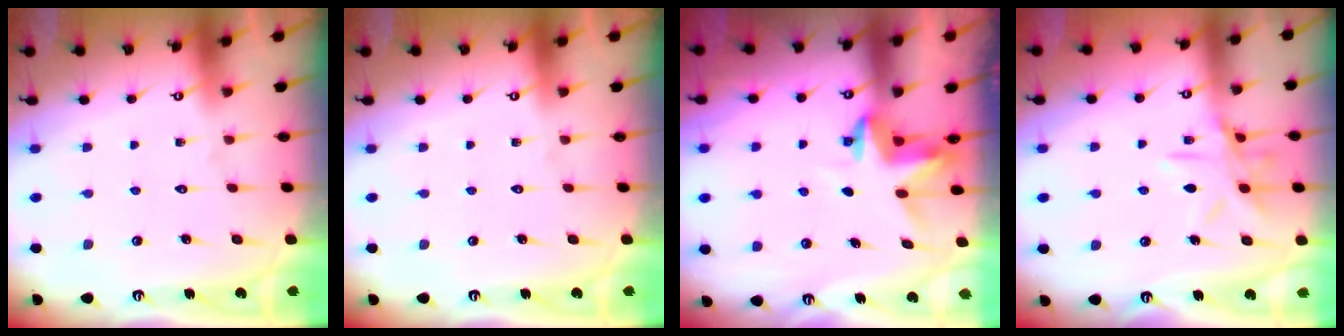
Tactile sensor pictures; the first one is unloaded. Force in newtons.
{"total": 0.0}
{"total": 3.8, "press": 3.8, "slide": 0.3}
{"total": 10.9, "press": 10.9, "slide": 0.8}